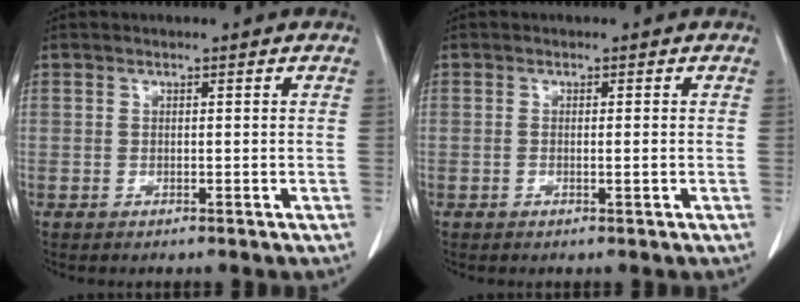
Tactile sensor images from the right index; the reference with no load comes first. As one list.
[{"total": 0.8, "force": [-0.1, -0.1, 0.8], "torque": [-0.016, 0.000, 0.000]}]